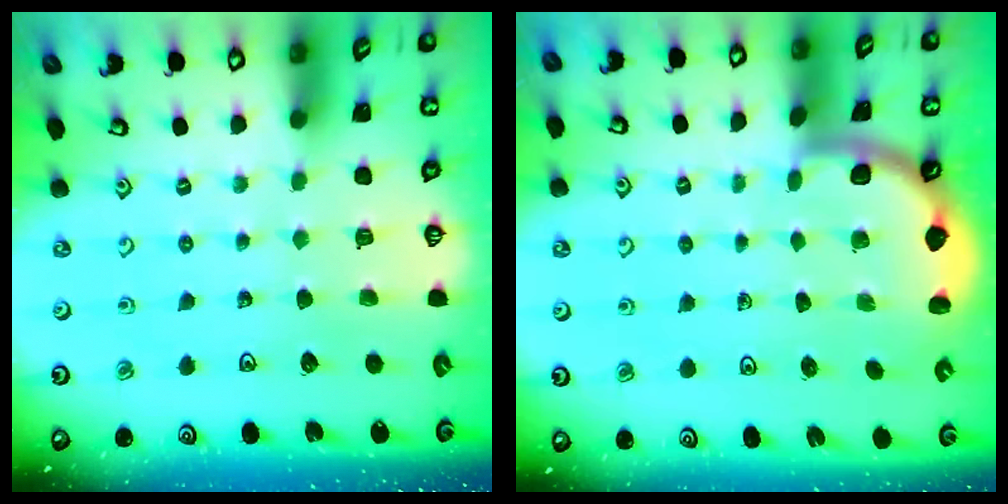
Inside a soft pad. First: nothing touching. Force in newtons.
{"total": 1.7, "press": 1.7, "slide": 0.0}